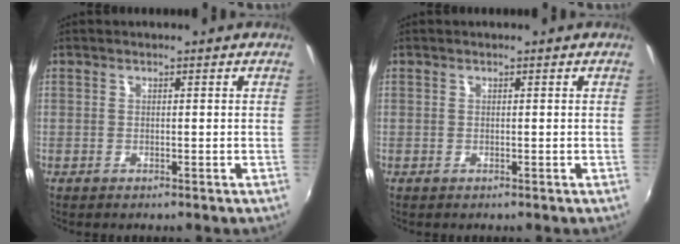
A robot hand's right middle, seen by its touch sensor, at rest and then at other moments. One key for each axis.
{"total": 0.0}